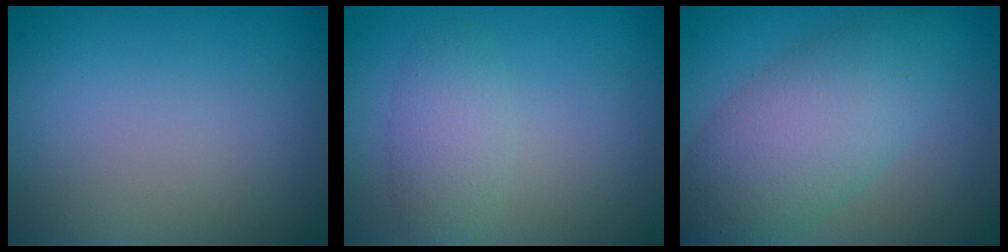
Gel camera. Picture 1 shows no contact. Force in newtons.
{"total": 2.5, "press": 2.5, "slide": 0.1}
{"total": 6.9, "press": 6.9, "slide": 0.1}